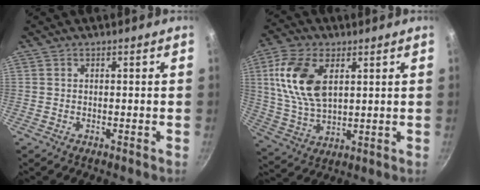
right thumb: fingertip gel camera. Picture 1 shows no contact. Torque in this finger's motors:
{"motor_torque": [0.28, 0.62, 1.59, 0.36, 0.15]}